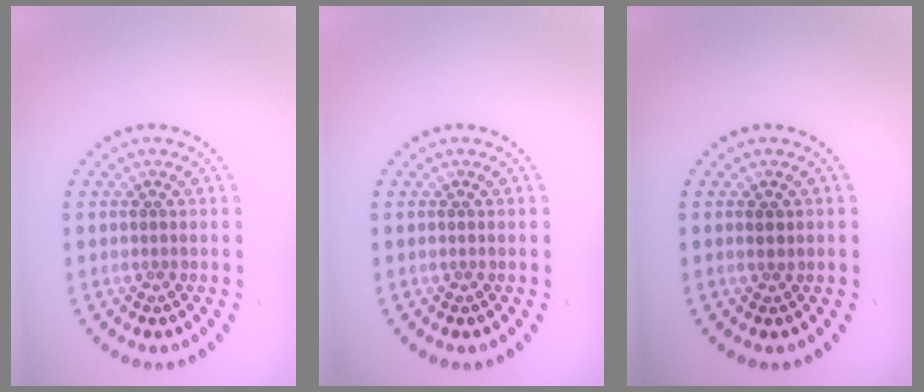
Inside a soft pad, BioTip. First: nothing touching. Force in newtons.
{"total": 0.0}
{"total": 0.9, "press": 0.8, "slide": 0.4}